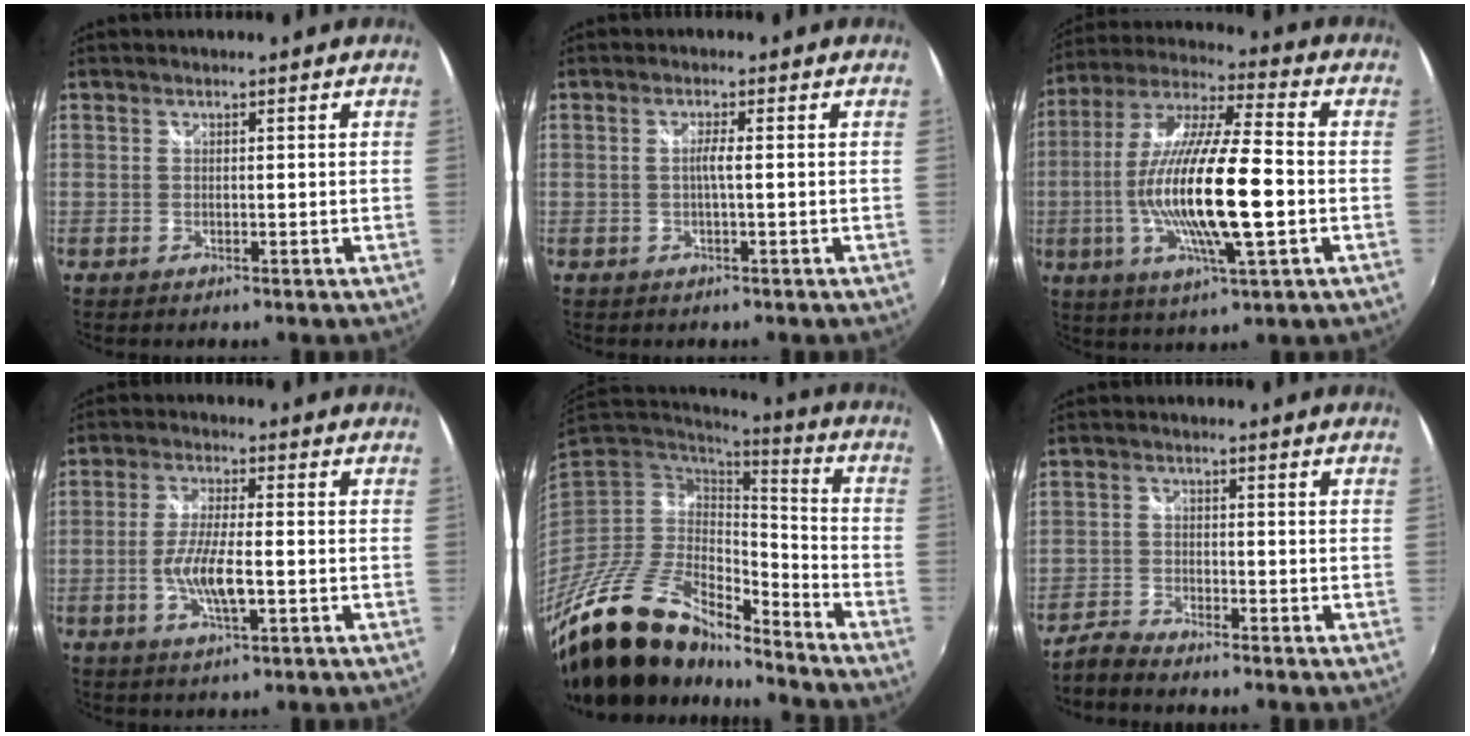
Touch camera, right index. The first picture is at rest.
{"total": 1.6, "force": [-0.3, -0.3, 1.6], "torque": [-0.028, 0.001, -0.007]}
{"total": 20.0, "force": [-3.4, 3.2, 19.4], "torque": [-0.367, -0.015, -0.063]}
{"total": 8.0, "force": [-2.0, 1.8, 7.5], "torque": [-0.149, -0.007, -0.038]}
{"total": 21.0, "force": [-16.4, 7.2, 10.9], "torque": [-0.218, -0.027, -0.297]}
{"total": 3.8, "force": [-3.6, 0.8, 0.9], "torque": [-0.028, -0.006, -0.076]}